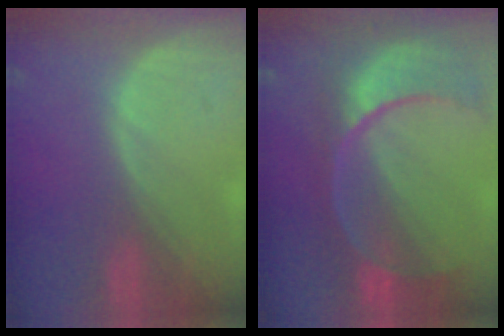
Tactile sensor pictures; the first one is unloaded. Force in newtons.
{"total": 11.2, "press": 9.4, "slide": 6.1}